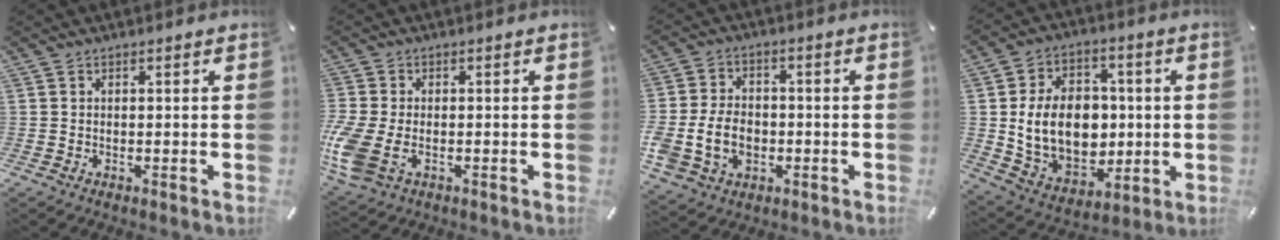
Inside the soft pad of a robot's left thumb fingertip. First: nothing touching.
{"total": 9.0, "force": [-2.5, 5.6, 6.6], "torque": [-0.164, -0.009, -0.043]}
{"total": 10.5, "force": [-1.9, 8.4, 6.1], "torque": [-0.141, 0.013, -0.030]}
{"total": 15.9, "force": [0.2, 12.7, 9.5], "torque": [-0.186, 0.004, 0.017]}